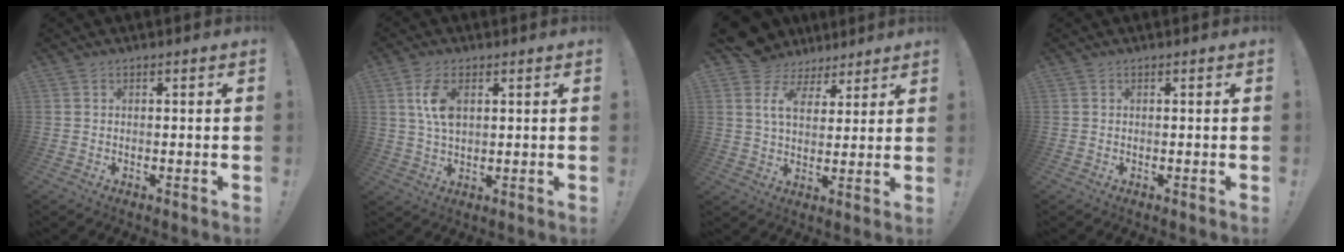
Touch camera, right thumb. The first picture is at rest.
{"total": 7.8, "force": [2.3, 4.3, 6.1], "torque": [-0.120, -0.004, 0.039]}
{"total": 10.3, "force": [5.6, 7.0, 4.9], "torque": [-0.094, -0.031, 0.109]}
{"total": 0.0}